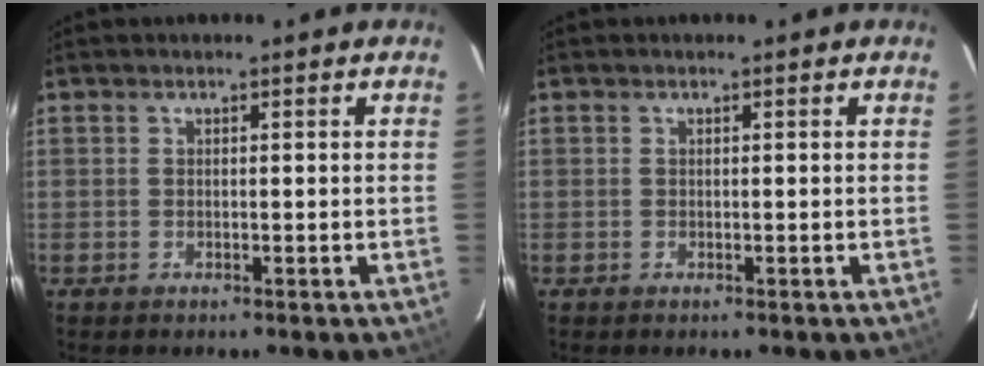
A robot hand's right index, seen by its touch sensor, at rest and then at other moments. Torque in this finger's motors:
{"motor_torque": [-0.53, 0.24, 0.10, 0.01]}